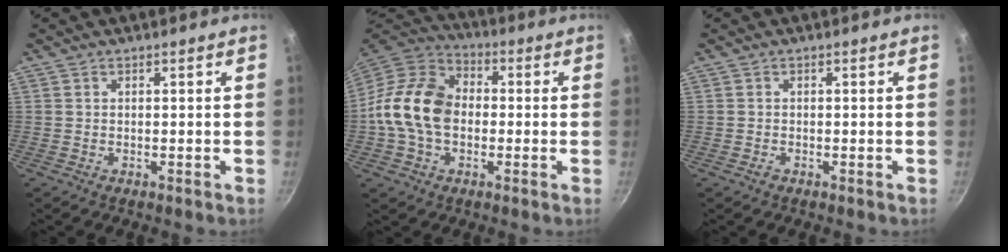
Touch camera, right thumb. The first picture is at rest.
{"total": 15.6, "force": [-1.1, 11.3, 10.7], "torque": [-0.170, 0.032, -0.039]}
{"total": 0.7, "force": [-0.5, 0.5, 0.2], "torque": [-0.004, 0.003, -0.009]}